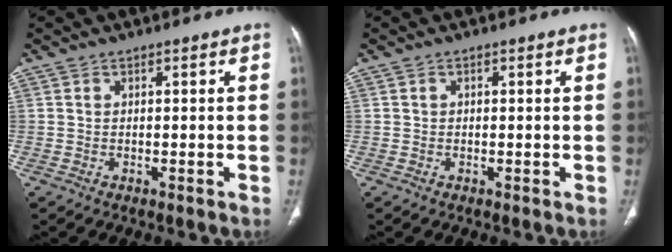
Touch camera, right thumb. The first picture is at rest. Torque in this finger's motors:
{"motor_torque": [0.16, -0.09, -0.18, 0.05, 0.02]}